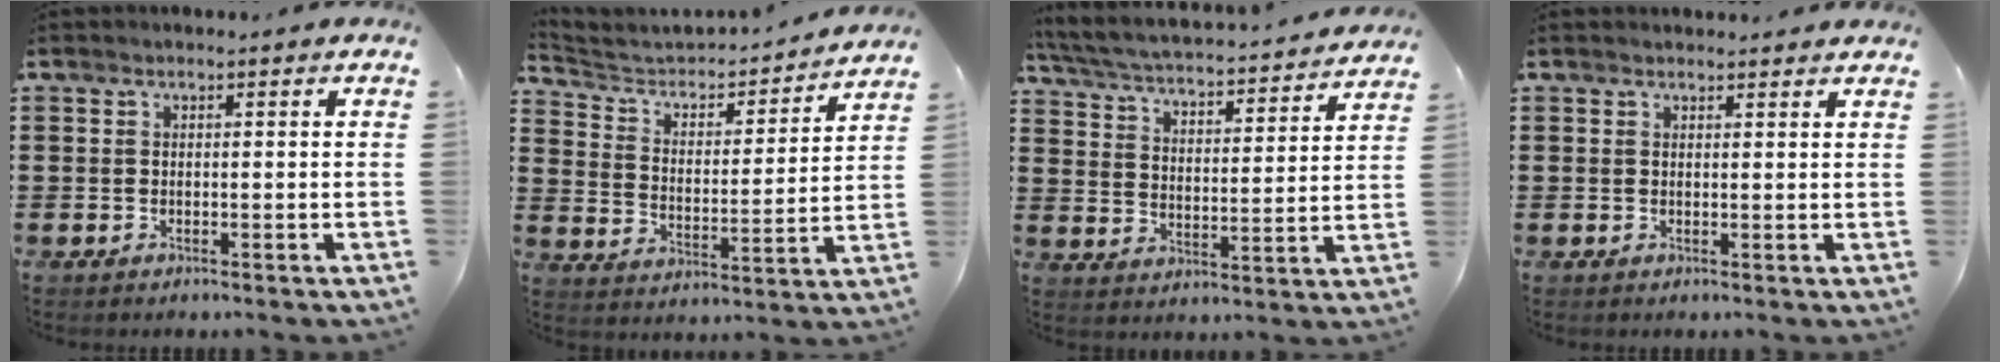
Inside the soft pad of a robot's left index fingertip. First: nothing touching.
{"total": 3.5, "force": [3.2, 1.4, 0.7], "torque": [-0.040, -0.031, 0.043]}
{"total": 3.5, "force": [3.3, -0.1, 1.2], "torque": [-0.043, -0.032, 0.045]}
{"total": 1.3, "force": [1.3, 0.1, 0.0], "torque": [-0.004, 0.001, 0.026]}